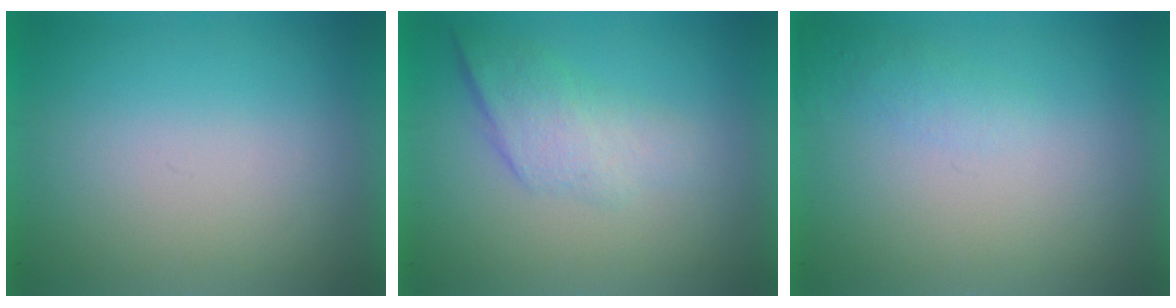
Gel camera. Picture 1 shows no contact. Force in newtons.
{"total": 2.2}
{"total": 1.2}